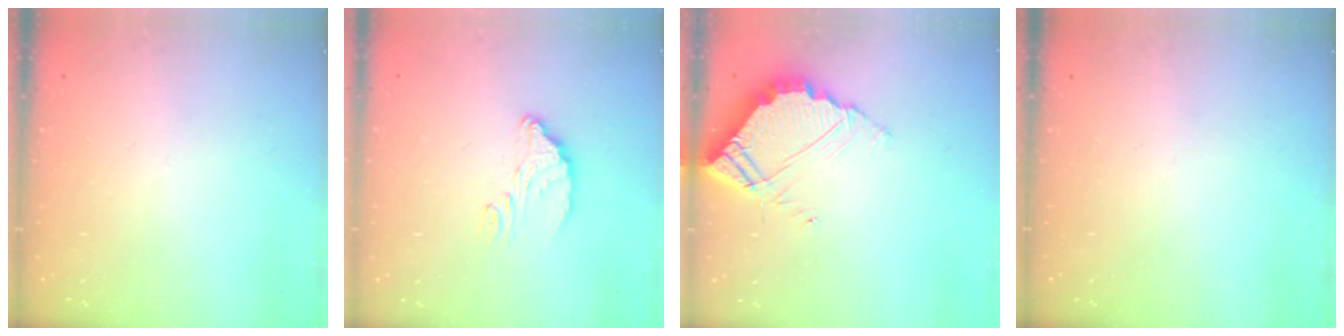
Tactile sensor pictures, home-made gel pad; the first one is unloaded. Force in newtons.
{"total": 7.4, "press": 7.4, "slide": 0.6}
{"total": 7.6, "press": 7.6, "slide": 0.3}
{"total": 0.0}